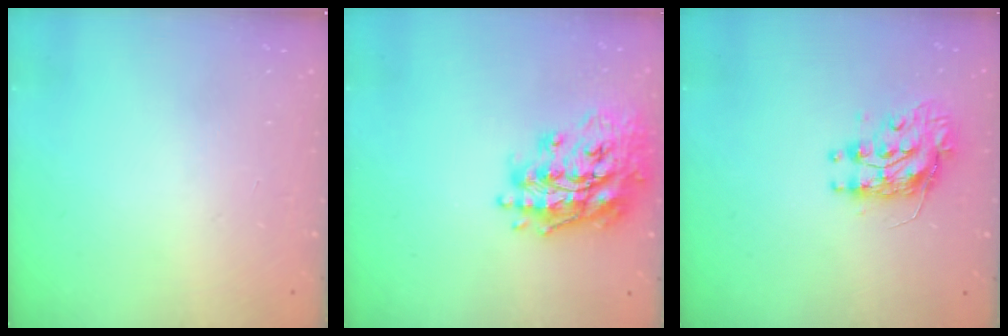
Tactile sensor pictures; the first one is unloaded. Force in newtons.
{"total": 19.9, "press": 19.8, "slide": 2.1}
{"total": 9.3, "press": 9.2, "slide": 0.6}